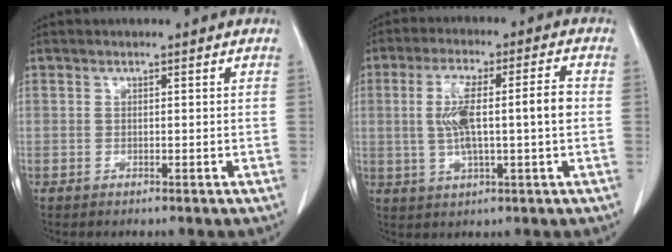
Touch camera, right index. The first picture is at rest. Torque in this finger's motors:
{"motor_torque": [1.42, 0.03, 0.53, 0.19]}